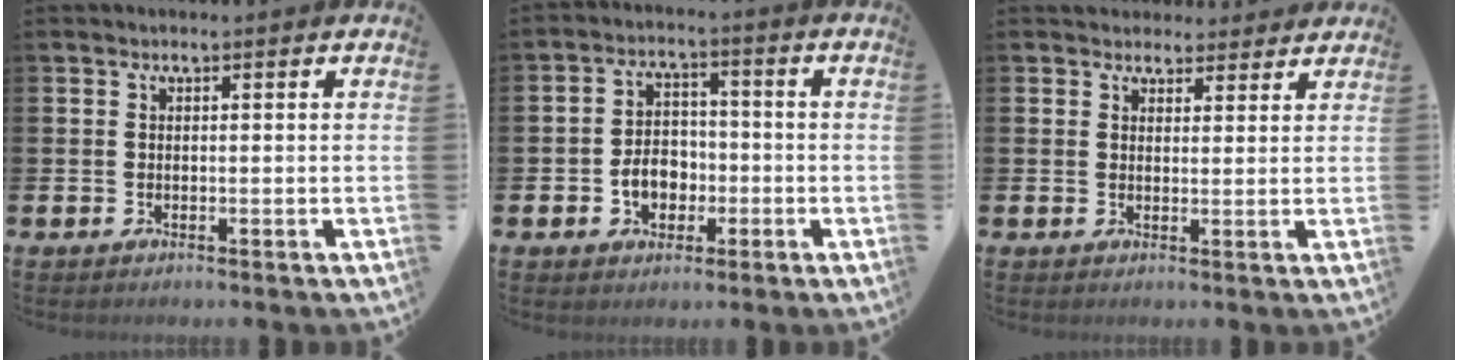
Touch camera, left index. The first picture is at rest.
{"total": 4.8, "force": [-1.5, 3.7, 2.6], "torque": [-0.039, 0.001, -0.035]}
{"total": 3.2, "force": [2.9, 1.3, -0.2], "torque": [0.003, -0.010, 0.054]}